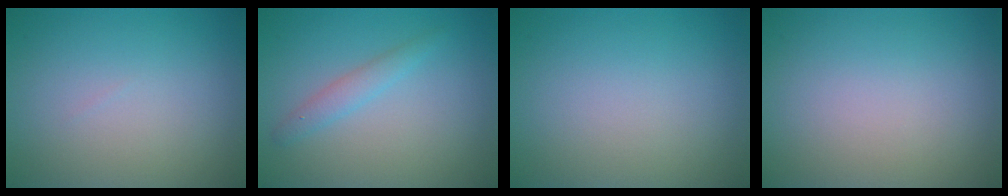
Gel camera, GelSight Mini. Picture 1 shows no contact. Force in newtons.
{"total": 1.6, "press": 1.6, "slide": 0.1}
{"total": 0.0}
{"total": 0.0}